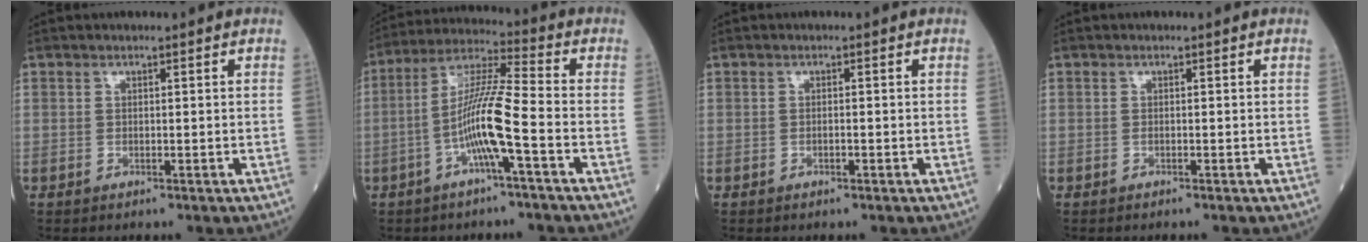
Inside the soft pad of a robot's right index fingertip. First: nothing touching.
{"total": 10.1, "force": [-3.3, -0.1, 9.5], "torque": [-0.190, 0.013, -0.068]}
{"total": 0.7, "force": [-0.3, 0.1, 0.6], "torque": [-0.012, 0.000, -0.004]}
{"total": 0.0}